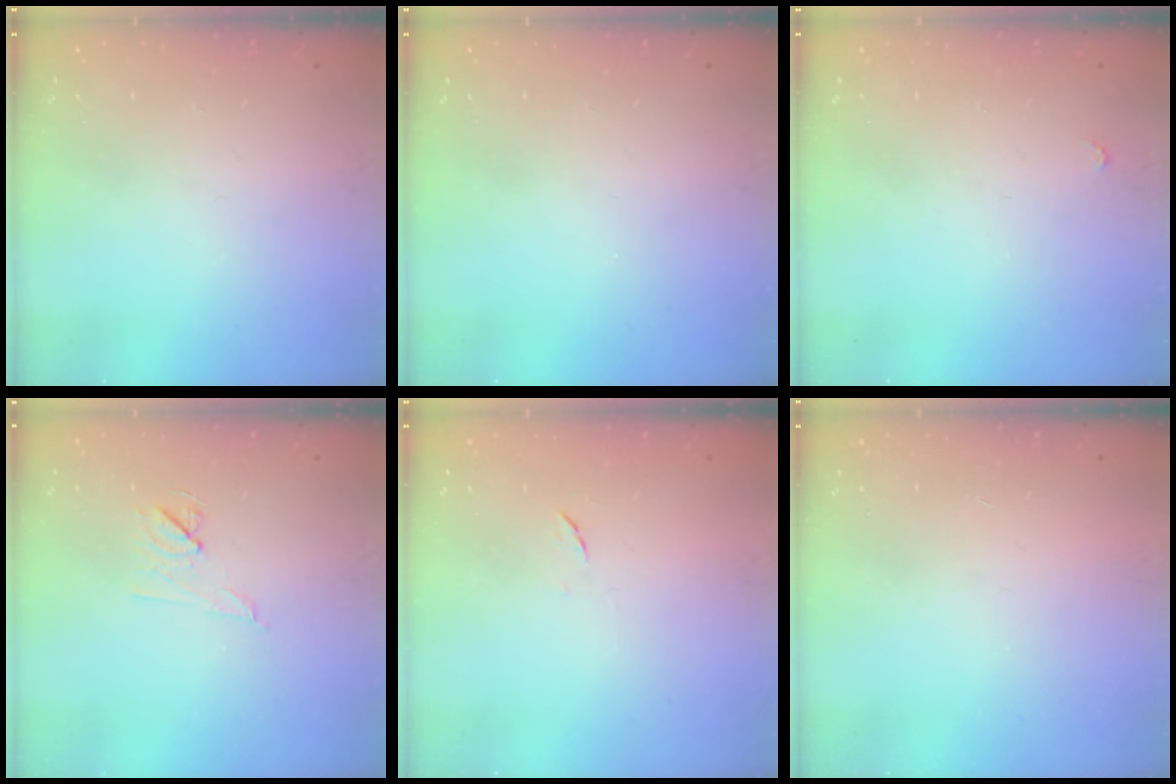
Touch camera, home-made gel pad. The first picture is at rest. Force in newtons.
{"total": 0.0}
{"total": 2.8, "press": 2.8, "slide": 0.4}
{"total": 6.7, "press": 6.5, "slide": 1.7}
{"total": 4.8, "press": 4.8, "slide": 0.5}
{"total": 1.6, "press": 1.6, "slide": 0.1}